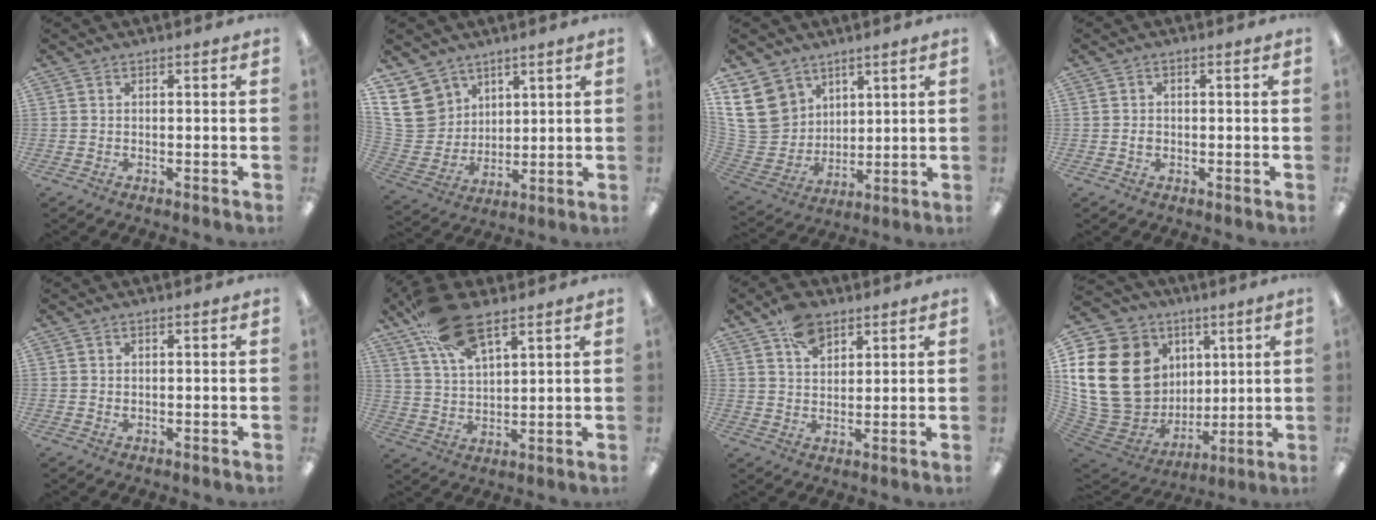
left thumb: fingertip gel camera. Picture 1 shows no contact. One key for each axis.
{"total": 12.9, "fx": 7.0, "fy": 10.1, "fz": 4.0, "tx": -0.098, "ty": -0.034, "tz": 0.142}
{"total": 15.3, "fx": 7.0, "fy": 12.2, "fz": 5.9, "tx": -0.152, "ty": -0.040, "tz": 0.139}
{"total": 1.0, "fx": -0.2, "fy": 0.7, "fz": 0.6, "tx": -0.013, "ty": 0.001, "tz": -0.004}
{"total": 0.6, "fx": 0.2, "fy": 0.4, "fz": 0.5, "tx": -0.011, "ty": 0.001, "tz": 0.004}
{"total": 16.3, "fx": 10.2, "fy": 6.9, "fz": 10.6, "tx": -0.197, "ty": -0.027, "tz": 0.182}
{"total": 7.3, "fx": 4.6, "fy": 4.4, "fz": 3.6, "tx": -0.061, "ty": -0.010, "tz": 0.085}
{"total": 23.8, "fx": 5.1, "fy": 19.0, "fz": 13.3, "tx": -0.302, "ty": -0.044, "tz": 0.133}